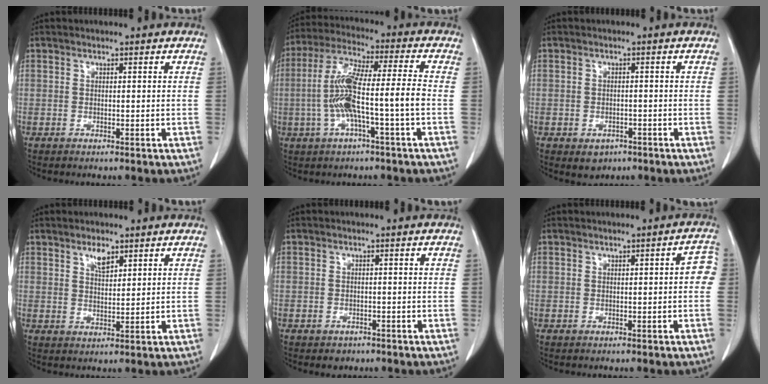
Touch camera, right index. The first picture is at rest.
{"total": 11.2, "force": [-2.3, 0.5, 11.0], "torque": [-0.225, 0.020, -0.047]}
{"total": 2.9, "force": [-1.6, 2.1, 1.1], "torque": [-0.010, 0.003, -0.012]}
{"total": 2.9, "force": [2.0, 1.1, 1.9], "torque": [-0.038, 0.000, 0.039]}
{"total": 1.8, "force": [-1.2, 1.2, 0.4], "torque": [-0.008, 0.002, -0.012]}
{"total": 2.8, "force": [0.0, 0.8, 2.7], "torque": [-0.021, 0.008, -0.005]}